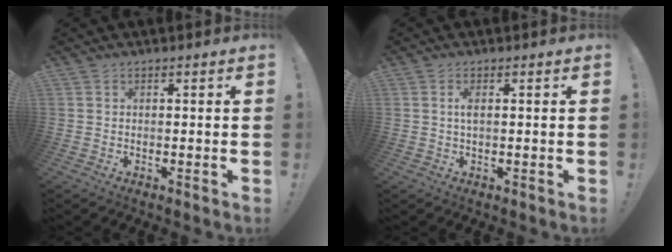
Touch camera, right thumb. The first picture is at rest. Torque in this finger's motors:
{"motor_torque": [0.10, 0.12, 0.48, -0.43, 0.15]}